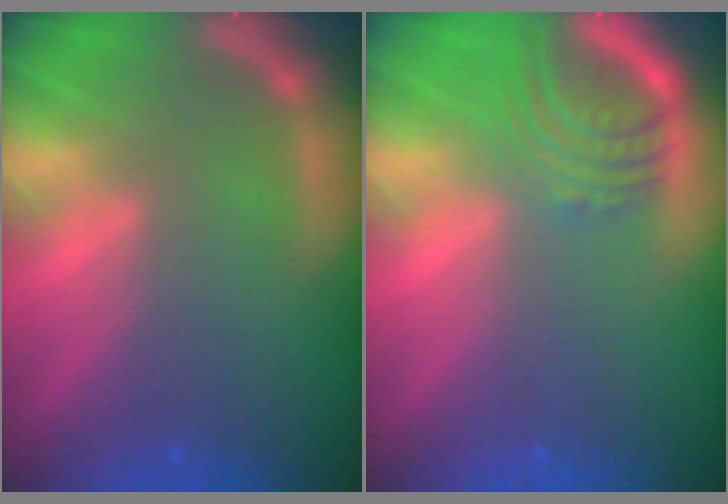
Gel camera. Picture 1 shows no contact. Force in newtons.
{"total": 5.0}